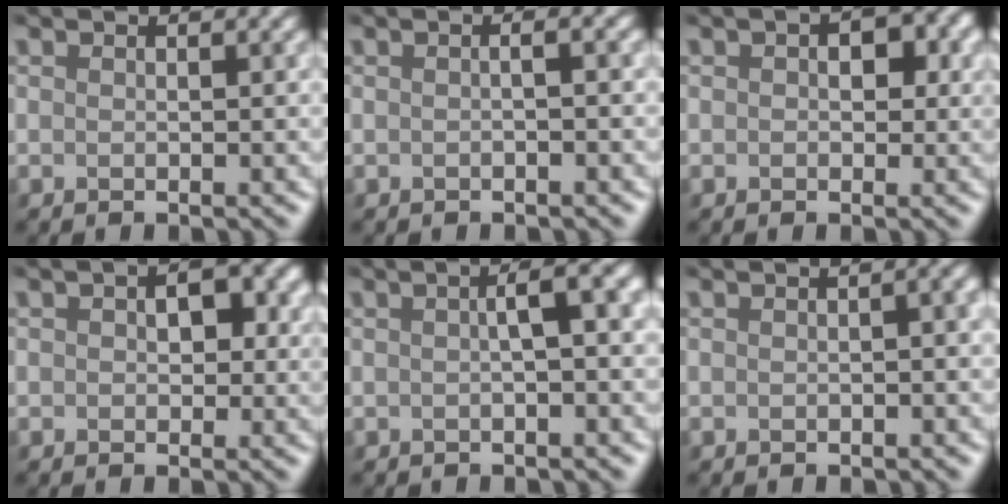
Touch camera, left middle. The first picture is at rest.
{"total": 1.1, "force": [-0.5, 0.2, 0.9], "torque": [-0.010, 0.000, -0.009]}
{"total": 2.7, "force": [0.4, 2.0, 1.8], "torque": [-0.003, 0.007, -0.003]}
{"total": 2.9, "force": [0.5, 2.1, 2.0], "torque": [-0.009, 0.005, 0.001]}
{"total": 3.0, "force": [0.1, 0.4, 3.0], "torque": [-0.044, 0.016, -0.005]}
{"total": 3.3, "force": [-0.5, 1.7, 2.8], "torque": [-0.022, 0.011, -0.014]}